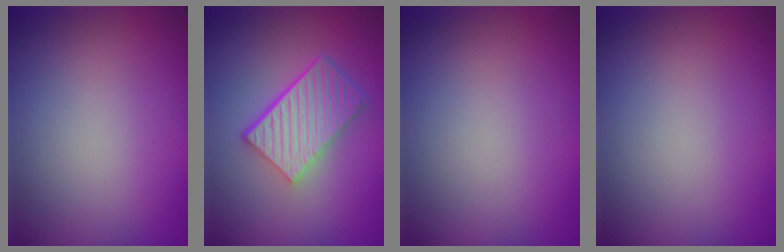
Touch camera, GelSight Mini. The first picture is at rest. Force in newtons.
{"total": 6.0, "press": 4.1, "slide": 4.4}
{"total": 0.0}
{"total": 0.0}